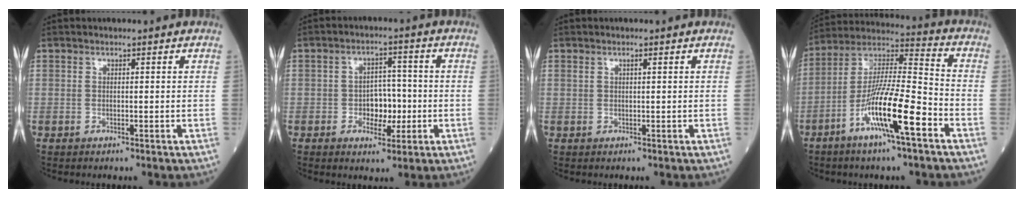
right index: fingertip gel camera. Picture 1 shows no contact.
{"total": 5.3, "force": [-1.3, 3.2, 4.0], "torque": [-0.058, 0.009, -0.016]}
{"total": 0.6, "force": [0.4, 0.1, 0.4], "torque": [-0.011, 0.008, 0.008]}
{"total": 14.7, "force": [-6.7, 1.2, 13.0], "torque": [-0.252, -0.004, -0.121]}